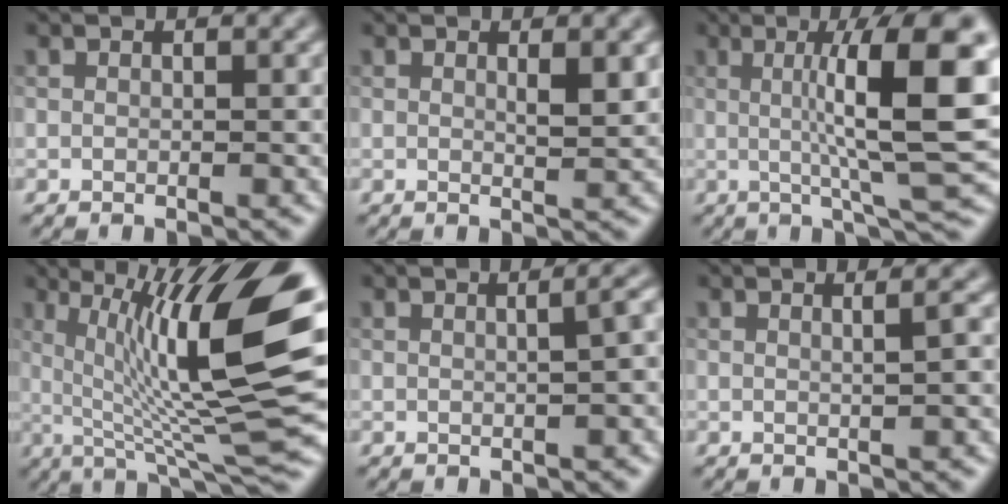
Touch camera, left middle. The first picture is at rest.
{"total": 1.8, "force": [0.7, 0.4, 1.6], "torque": [-0.021, -0.004, 0.012]}
{"total": 10.9, "force": [1.4, 1.9, 10.6], "torque": [-0.140, 0.008, 0.024]}
{"total": 13.7, "force": [2.7, 2.7, 13.2], "torque": [-0.196, 0.014, 0.047]}
{"total": 3.6, "force": [0.6, 1.5, 3.3], "torque": [-0.018, 0.019, 0.003]}
{"total": 2.1, "force": [0.6, 0.9, 1.8], "torque": [-0.014, 0.001, -0.011]}